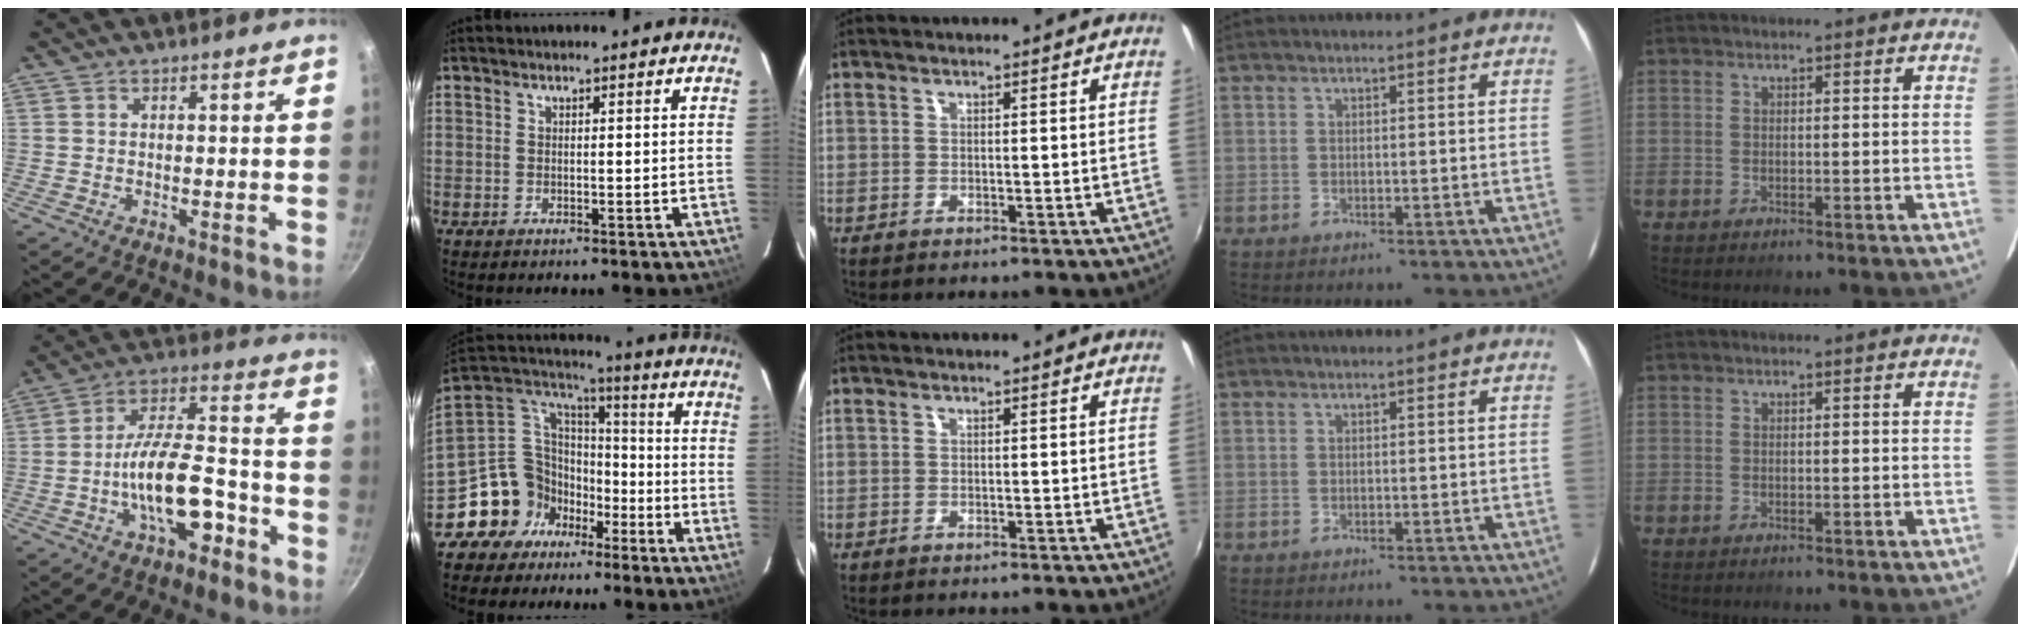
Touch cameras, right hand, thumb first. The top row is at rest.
{"thumb": {"total": 14.2, "force": [-5.8, 6.0, 11.5], "torque": [-0.169, 0.053, -0.099]}, "index": {"total": 14.1, "force": [-8.6, 10.7, 3.4], "torque": [-0.093, 0.045, -0.153]}}